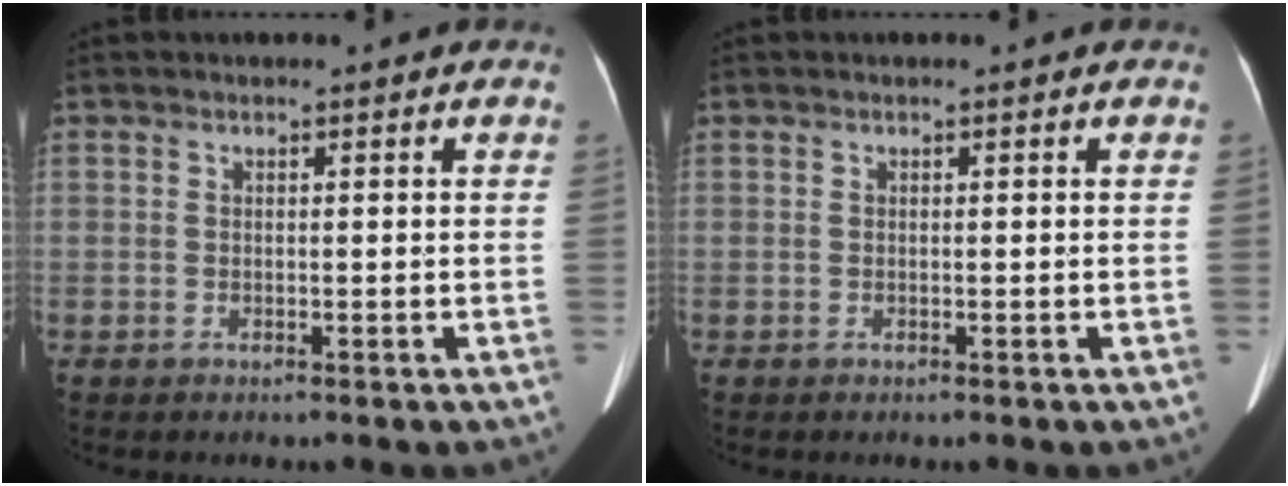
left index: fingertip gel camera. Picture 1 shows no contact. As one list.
[{"total": 0.0}]